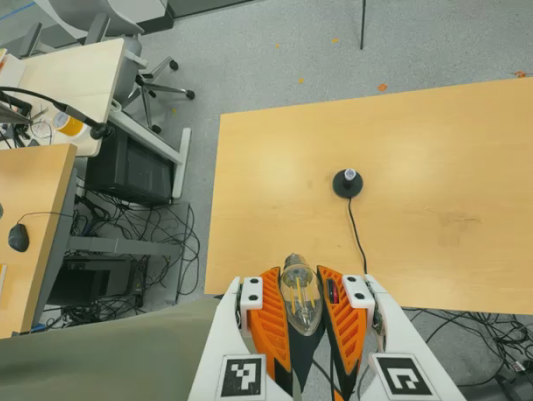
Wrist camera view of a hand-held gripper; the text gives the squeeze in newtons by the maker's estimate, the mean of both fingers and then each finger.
{"total": 21.6, "left": 24.3, "right": 18.8}